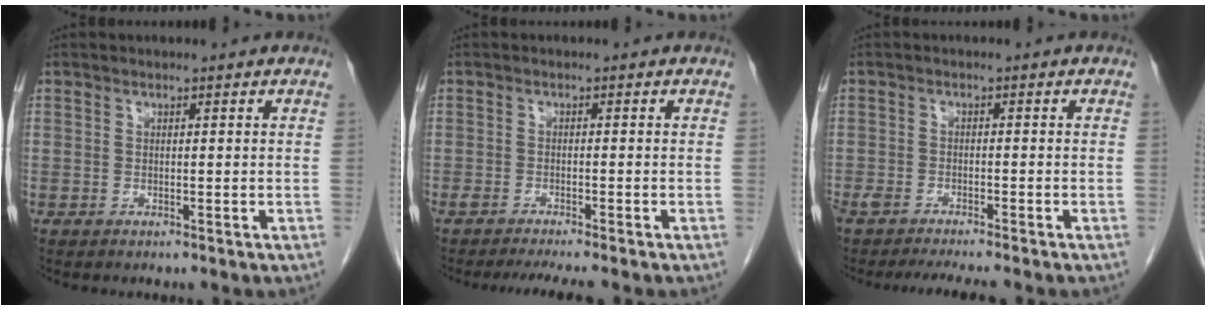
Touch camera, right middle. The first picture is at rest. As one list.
[{"total": 5.8, "force": [-5.0, 0.2, 3.0], "torque": [-0.037, -0.007, -0.076]}, {"total": 8.3, "force": [-7.2, 1.0, 4.0], "torque": [-0.059, -0.006, -0.110]}]